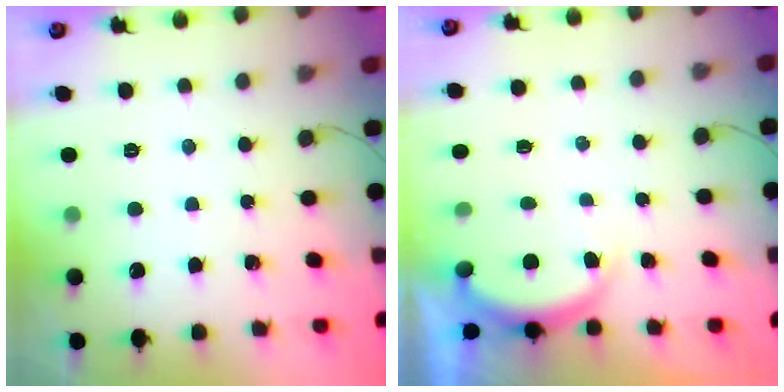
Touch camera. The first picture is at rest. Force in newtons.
{"total": 3.0, "press": 2.9, "slide": 0.6}